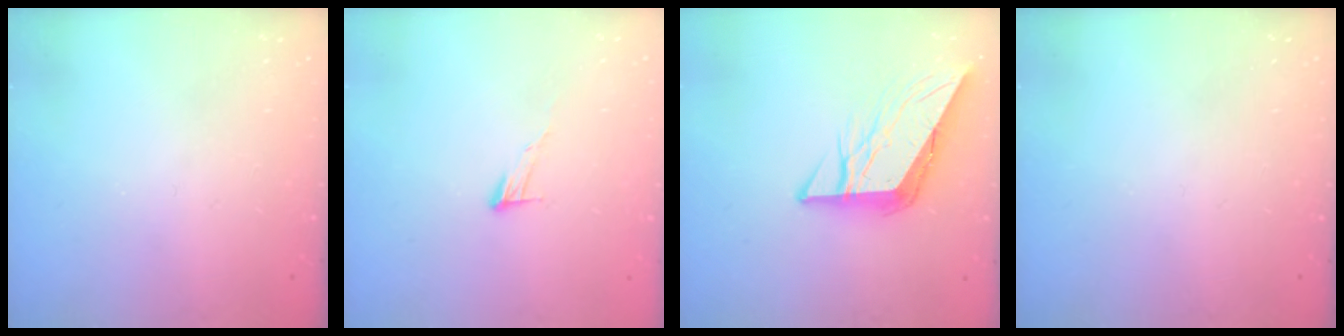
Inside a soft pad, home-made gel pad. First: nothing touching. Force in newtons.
{"total": 5.6, "press": 5.6, "slide": 0.2}
{"total": 9.3, "press": 9.2, "slide": 1.2}
{"total": 0.0}